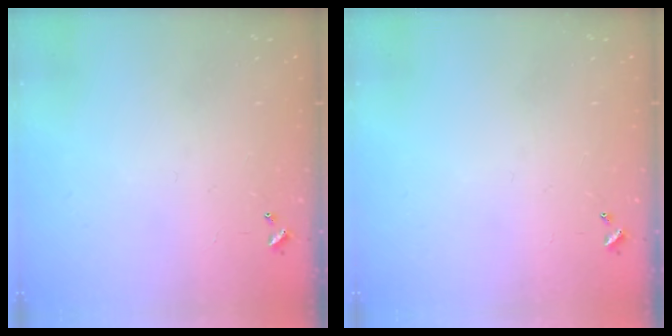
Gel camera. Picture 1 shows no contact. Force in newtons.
{"total": 0.0}